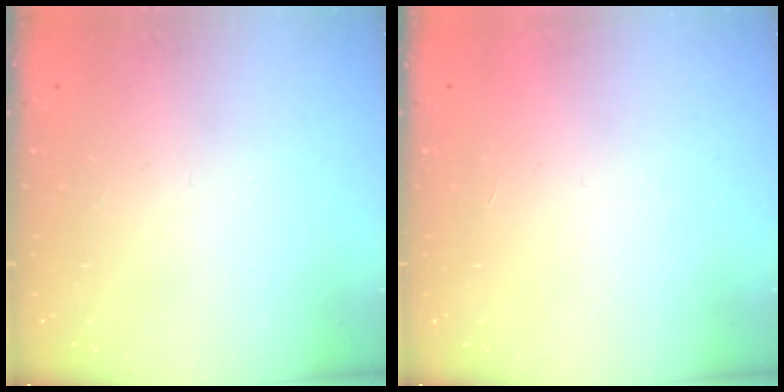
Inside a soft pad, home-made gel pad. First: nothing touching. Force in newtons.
{"total": 1.5, "press": 1.5, "slide": 0.1}